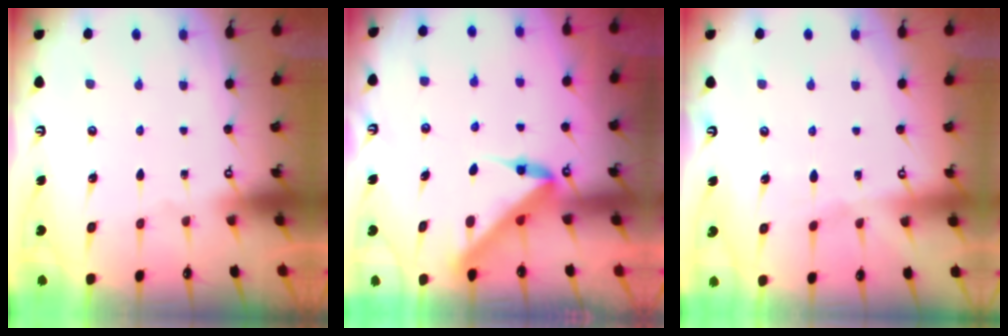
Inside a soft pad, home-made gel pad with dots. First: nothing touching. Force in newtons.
{"total": 4.6, "press": 4.6, "slide": 0.4}
{"total": 2.8, "press": 2.8, "slide": 0.4}